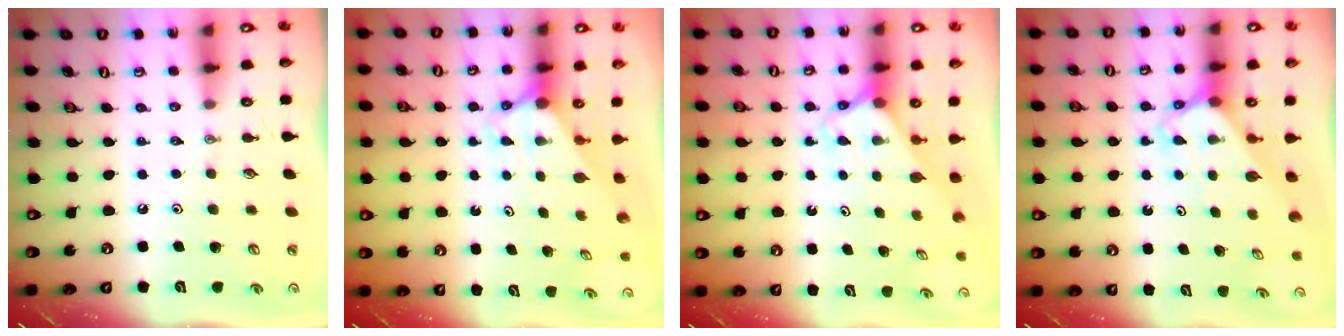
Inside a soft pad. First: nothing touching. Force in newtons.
{"total": 2.9, "press": 2.9, "slide": 0.0}
{"total": 2.6, "press": 2.6, "slide": 0.2}
{"total": 2.6, "press": 2.6, "slide": 0.2}